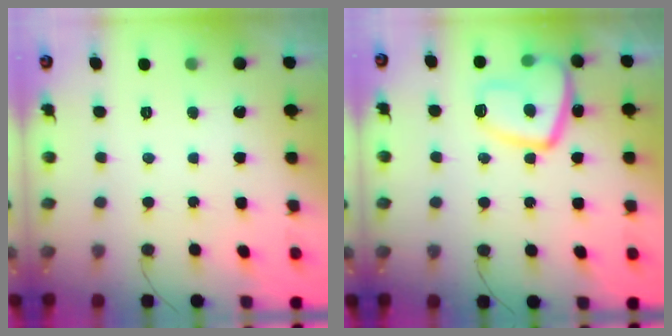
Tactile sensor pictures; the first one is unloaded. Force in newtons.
{"total": 13.3, "press": 13.3, "slide": 1.5}